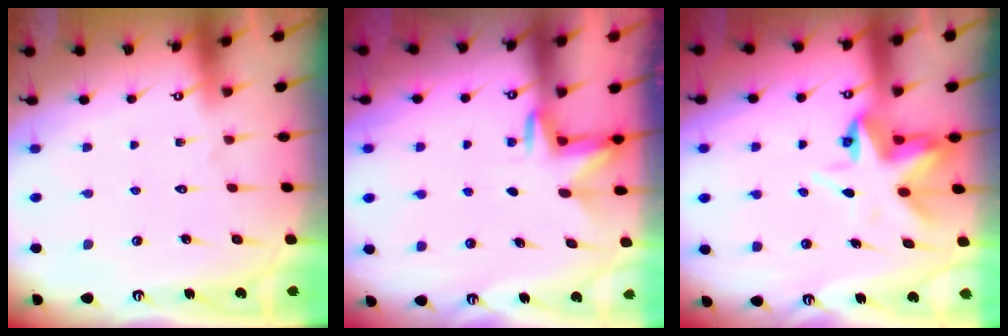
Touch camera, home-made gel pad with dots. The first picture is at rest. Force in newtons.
{"total": 3.1, "press": 3.1, "slide": 0.6}
{"total": 7.3, "press": 7.1, "slide": 1.9}